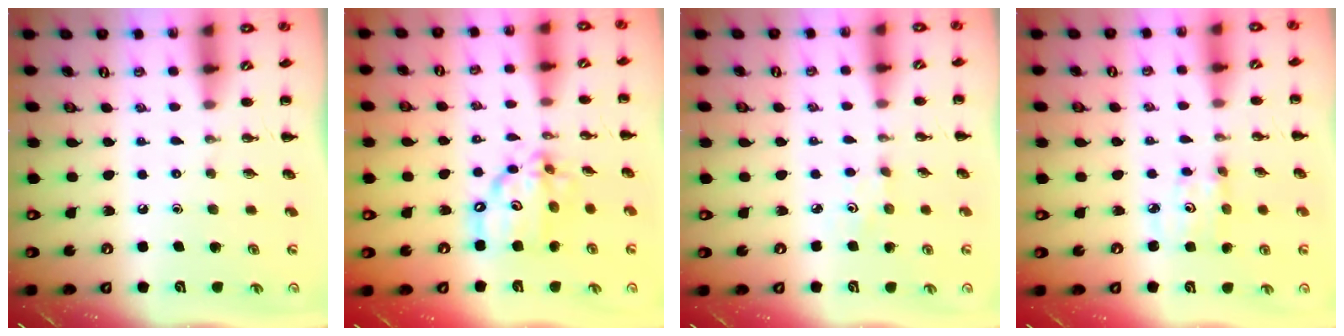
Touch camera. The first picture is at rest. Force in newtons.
{"total": 13.3, "press": 12.9, "slide": 3.4}
{"total": 1.4, "press": 1.3, "slide": 0.4}
{"total": 2.8, "press": 2.8, "slide": 0.4}